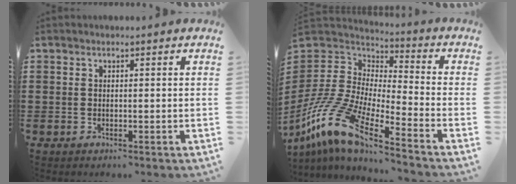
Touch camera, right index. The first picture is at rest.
{"total": 13.2, "force": [-10.1, 3.0, 8.0], "torque": [-0.208, -0.007, -0.211]}